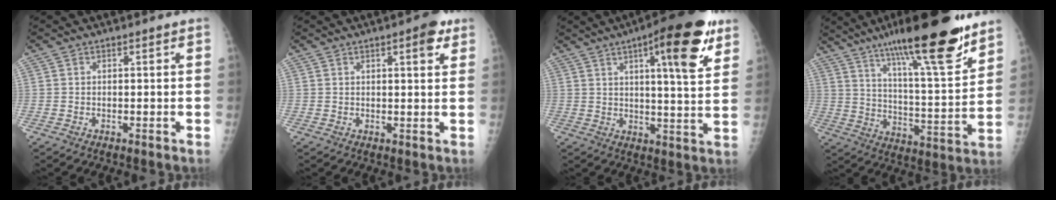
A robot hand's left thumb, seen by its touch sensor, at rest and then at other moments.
{"total": 4.4, "force": [2.4, 1.2, 3.5], "torque": [-0.038, -0.008, 0.026]}
{"total": 16.5, "force": [8.4, 3.7, 13.7], "torque": [-0.170, -0.032, 0.113]}
{"total": 24.3, "force": [16.7, 4.1, 17.2], "torque": [-0.253, -0.068, 0.271]}